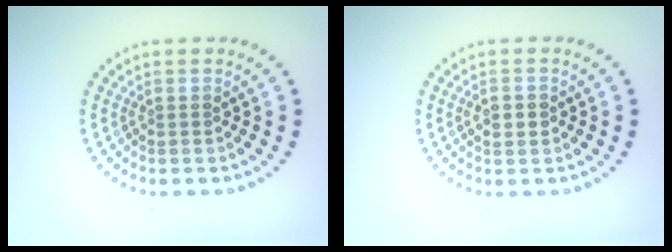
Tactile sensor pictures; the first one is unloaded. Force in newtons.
{"total": 2.1, "press": 2.1, "slide": 0.1}